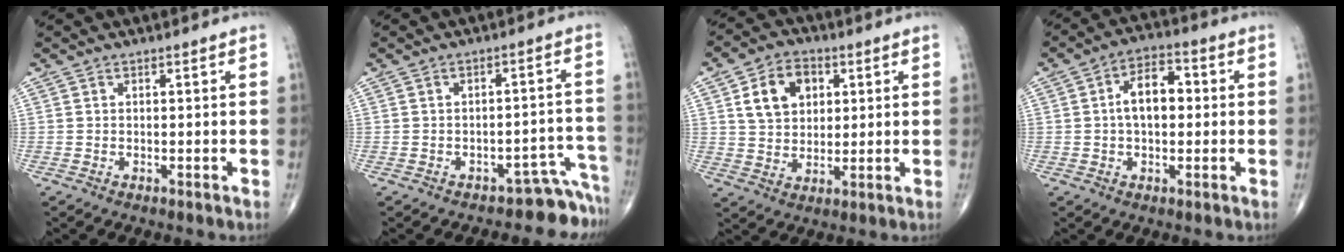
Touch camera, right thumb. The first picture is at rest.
{"total": 5.7, "force": [-5.2, 2.4, 0.1], "torque": [0.040, 0.099, -0.066]}
{"total": 9.9, "force": [3.3, 7.4, 5.8], "torque": [-0.072, -0.004, 0.058]}
{"total": 8.1, "force": [0.5, 4.8, 6.5], "torque": [-0.094, 0.022, 0.000]}